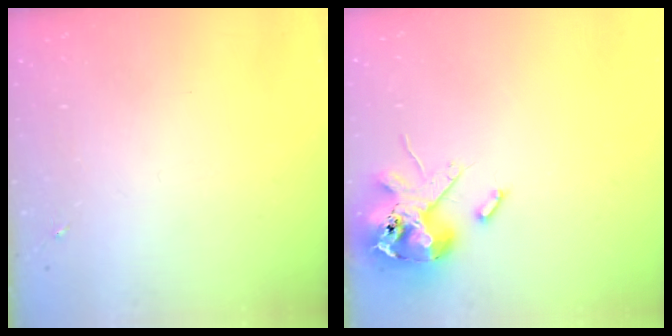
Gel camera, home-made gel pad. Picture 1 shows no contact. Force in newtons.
{"total": 14.2, "press": 14.0, "slide": 2.4}